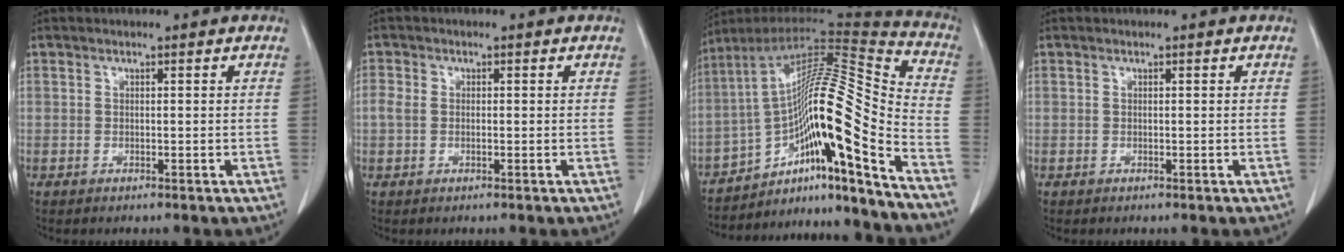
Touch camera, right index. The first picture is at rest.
{"total": 2.0, "force": [-0.2, 1.4, 1.5], "torque": [-0.043, 0.008, -0.005]}
{"total": 22.4, "force": [-12.4, 0.6, 18.7], "torque": [-0.285, 0.017, -0.204]}
{"total": 0.0}